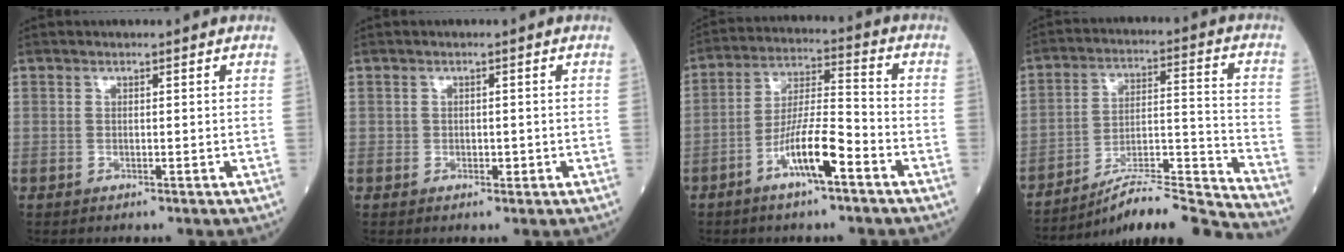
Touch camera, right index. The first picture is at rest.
{"total": 1.2, "force": [-0.2, 1.0, 0.7], "torque": [-0.008, 0.003, 0.002]}
{"total": 9.4, "force": [-4.8, 1.2, 8.0], "torque": [-0.156, 0.004, -0.086]}
{"total": 16.6, "force": [-15.7, -2.1, 4.7], "torque": [-0.065, 0.025, -0.256]}